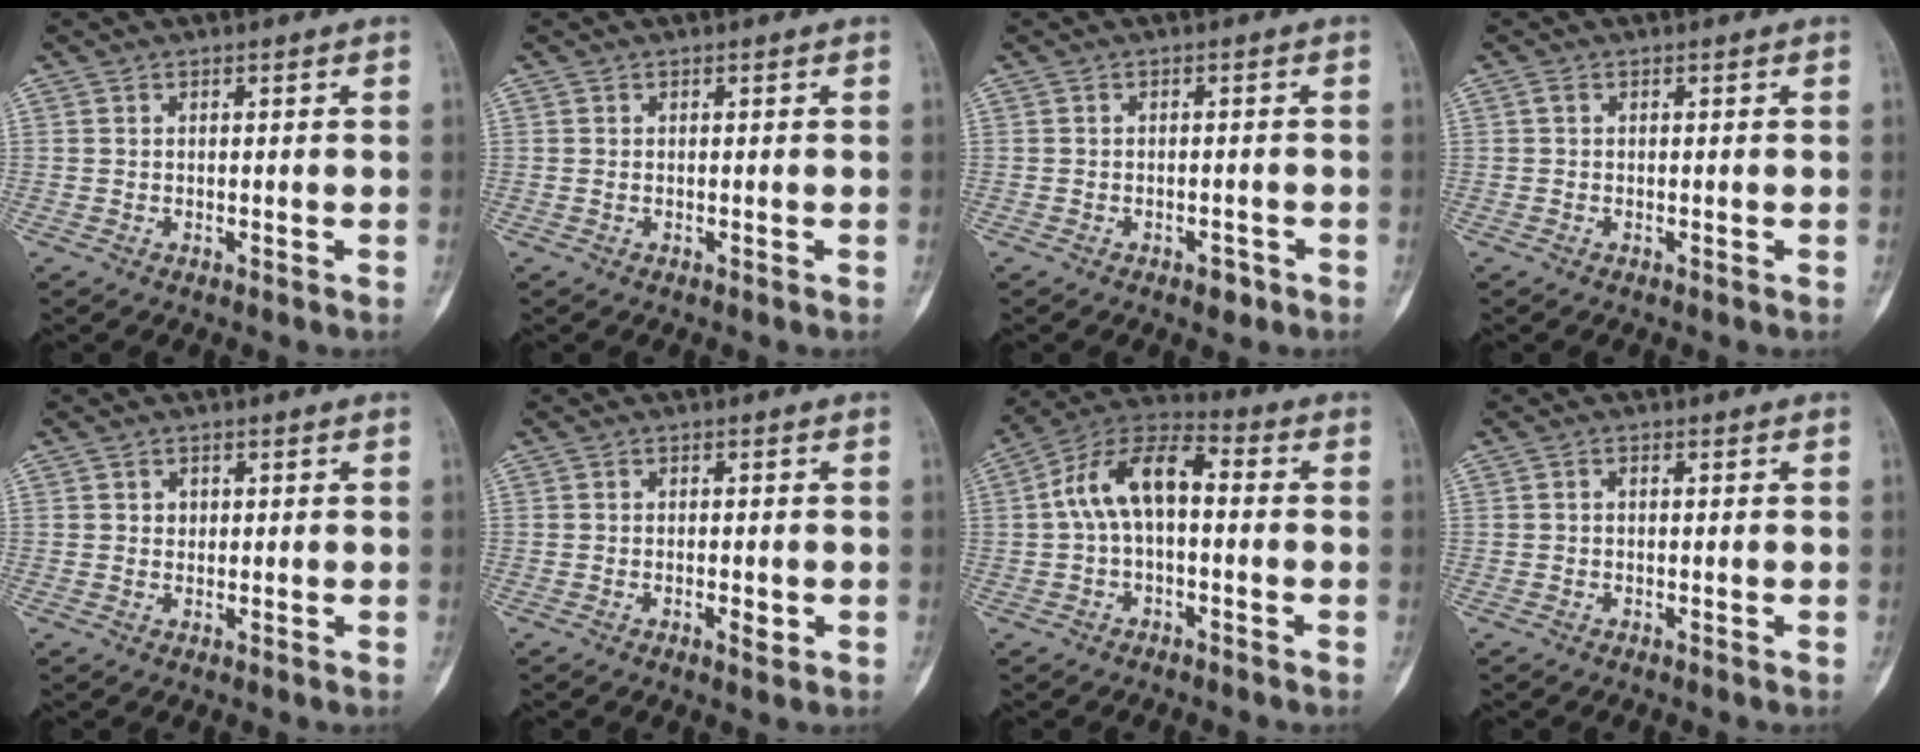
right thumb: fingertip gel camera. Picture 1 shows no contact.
{"total": 0.0}
{"total": 2.2, "force": [-1.3, 1.3, 1.2], "torque": [-0.010, 0.008, -0.015]}
{"total": 0.6, "force": [0.1, 0.4, 0.4], "torque": [-0.007, 0.001, -0.003]}
{"total": 1.4, "force": [0.4, 1.2, 0.5], "torque": [-0.001, 0.001, 0.005]}
{"total": 2.4, "force": [-0.8, 1.0, 2.0], "torque": [-0.034, -0.001, -0.011]}
{"total": 11.6, "force": [0.2, 6.2, 9.9], "torque": [-0.179, 0.045, -0.008]}
{"total": 0.6, "force": [-0.1, 0.4, 0.4], "torque": [-0.006, 0.001, -0.007]}